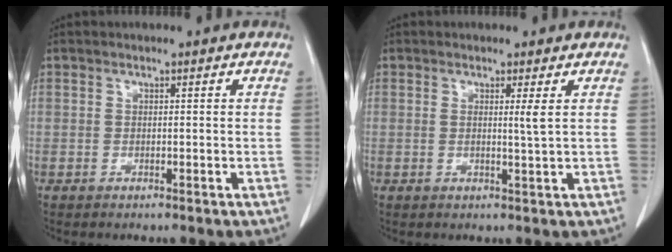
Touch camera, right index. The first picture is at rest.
{"total": 1.6, "force": [0.5, -0.5, 1.5], "torque": [-0.030, -0.006, 0.008]}